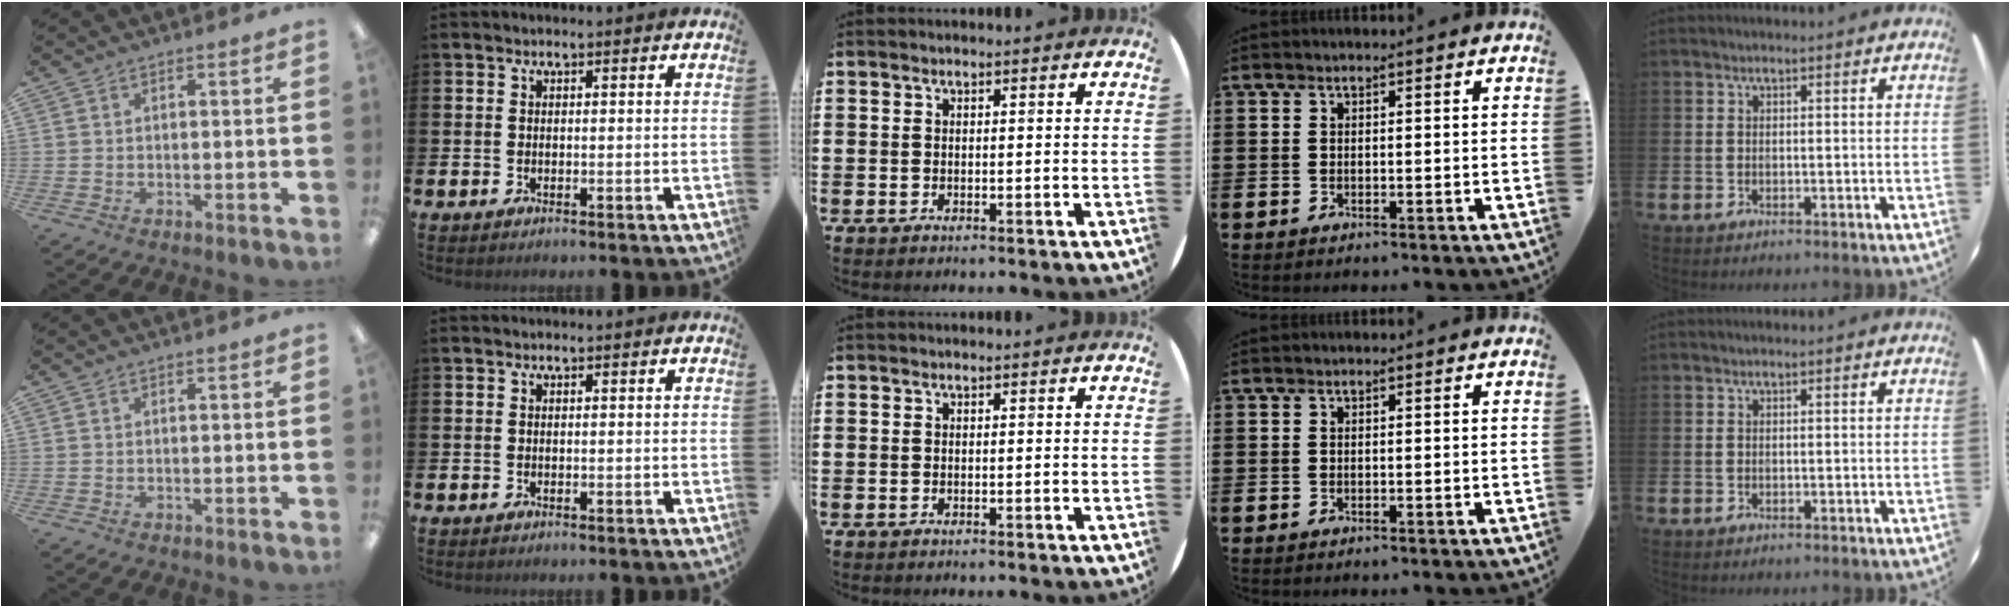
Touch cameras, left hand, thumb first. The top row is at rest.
{}